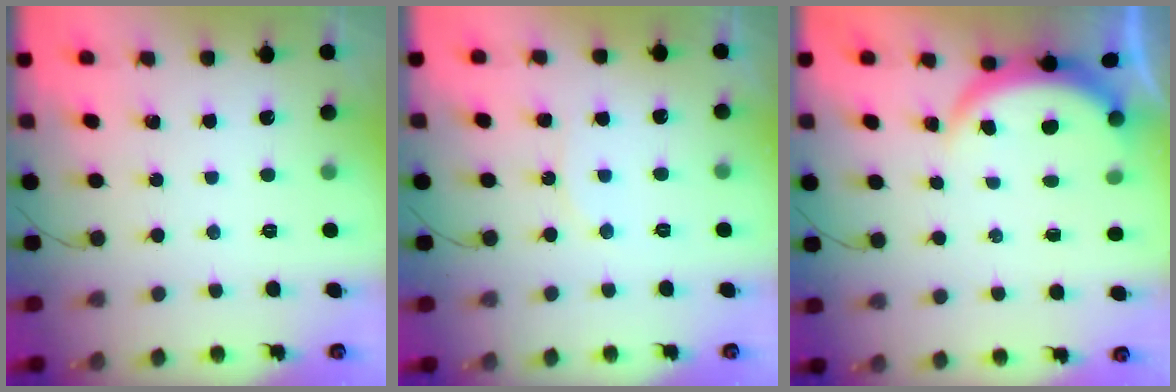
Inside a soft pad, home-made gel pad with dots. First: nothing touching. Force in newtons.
{"total": 5.6, "press": 5.5, "slide": 0.4}
{"total": 3.9, "press": 3.9, "slide": 0.2}